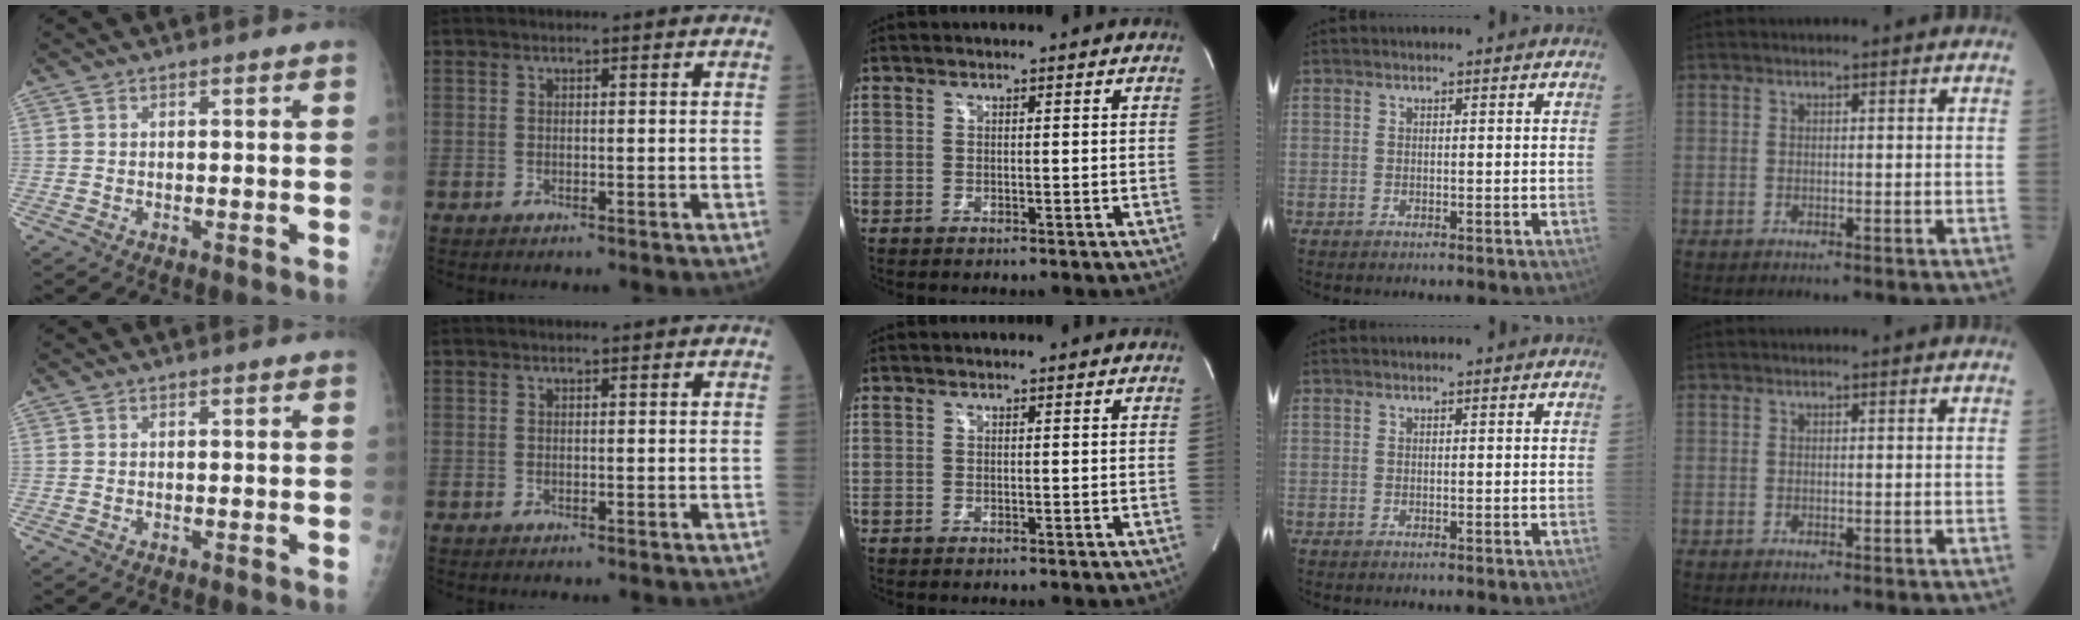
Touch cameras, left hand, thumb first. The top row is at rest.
{}